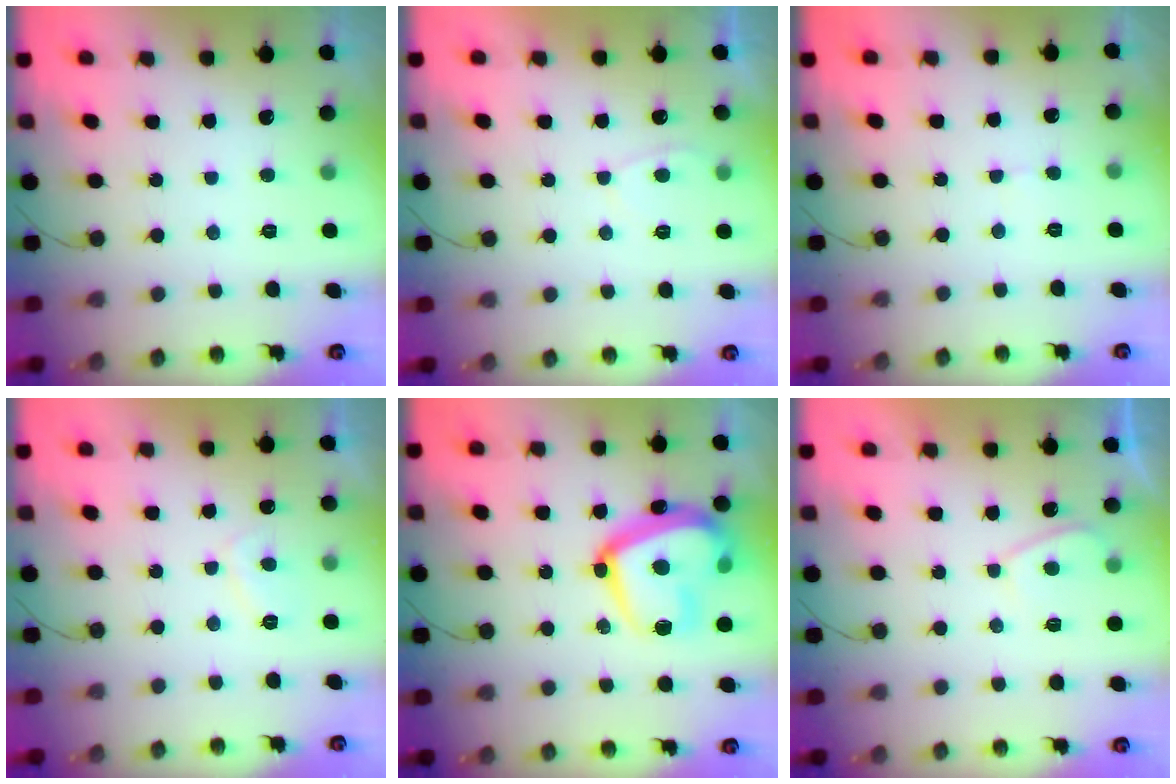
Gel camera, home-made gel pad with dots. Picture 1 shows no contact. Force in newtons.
{"total": 2.1, "press": 2.0, "slide": 0.6}
{"total": 3.2, "press": 3.1, "slide": 0.3}
{"total": 2.5, "press": 2.3, "slide": 0.8}
{"total": 22.4, "press": 22.3, "slide": 2.2}
{"total": 2.8, "press": 2.8, "slide": 0.7}